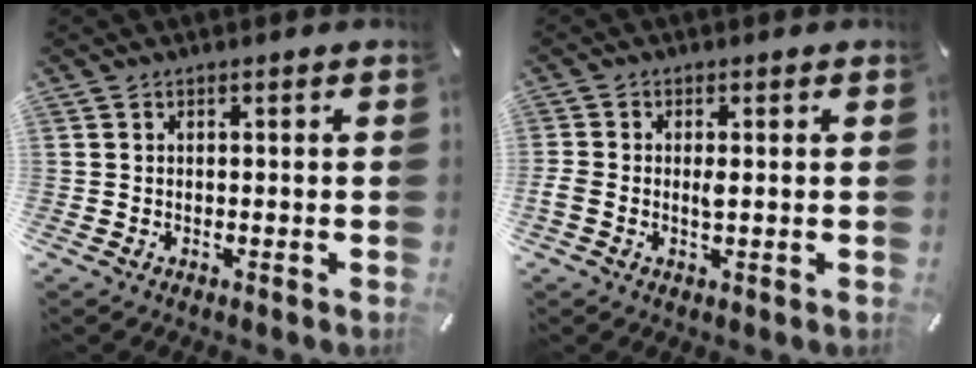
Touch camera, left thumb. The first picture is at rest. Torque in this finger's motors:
{"motor_torque": [-0.10, 0.86, 0.48, 0.17, 0.00]}